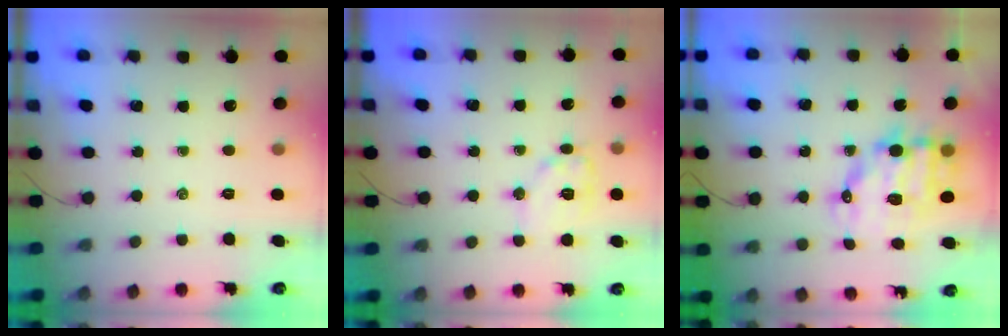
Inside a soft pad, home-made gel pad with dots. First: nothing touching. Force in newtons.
{"total": 9.8, "press": 9.7, "slide": 0.5}
{"total": 12.6, "press": 12.2, "slide": 2.7}